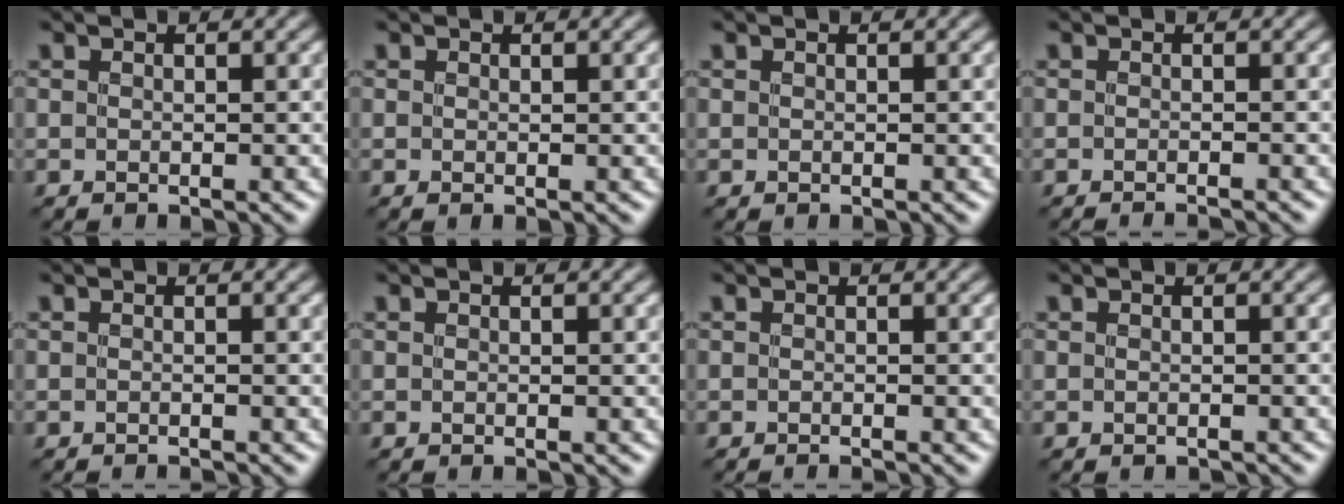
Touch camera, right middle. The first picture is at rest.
{"total": 0.0}
{"total": 0.0}
{"total": 1.6, "force": [-1.4, 0.2, 0.8], "torque": [0.002, -0.001, -0.020]}
{"total": 1.1, "force": [-1.0, 0.2, 0.4], "torque": [0.004, -0.002, -0.016]}
{"total": 0.0}
{"total": 1.0, "force": [-0.8, 0.1, 0.5], "torque": [0.003, -0.002, -0.015]}
{"total": 0.7, "force": [-0.7, 0.0, 0.1], "torque": [0.001, -0.003, -0.012]}